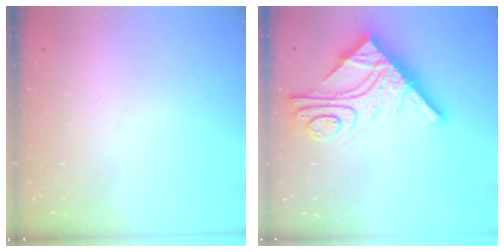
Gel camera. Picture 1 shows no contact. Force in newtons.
{"total": 16.8, "press": 16.8, "slide": 1.5}